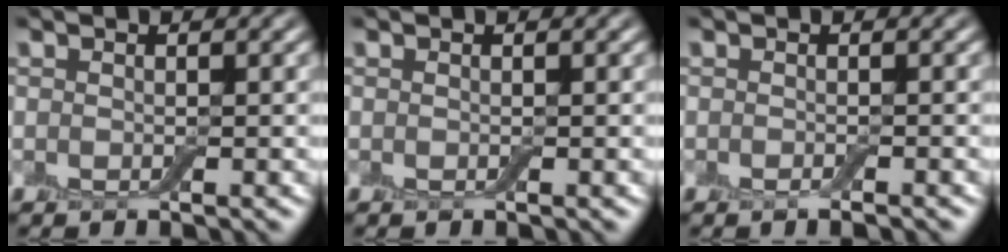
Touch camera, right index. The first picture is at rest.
{"total": 0.0}
{"total": 0.8, "force": [-0.5, 0.1, 0.6], "torque": [-0.008, -0.003, -0.009]}